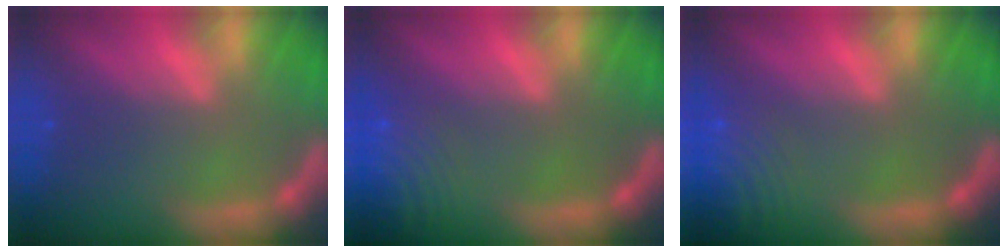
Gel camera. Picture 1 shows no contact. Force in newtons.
{"total": 10.0}
{"total": 10.0}